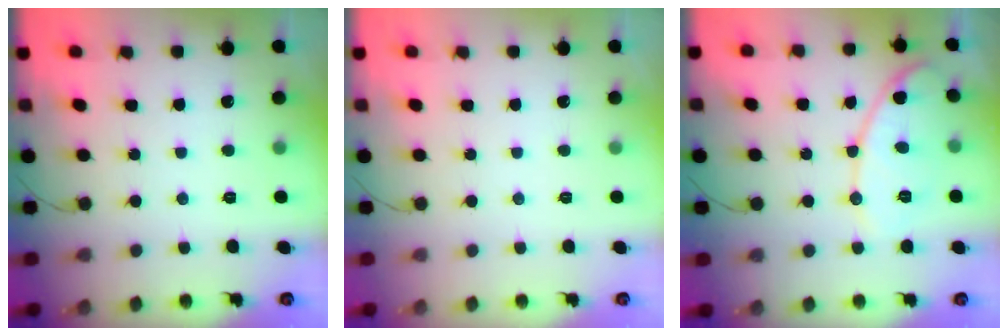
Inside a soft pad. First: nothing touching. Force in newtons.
{"total": 0.0}
{"total": 11.5, "press": 11.5, "slide": 0.6}